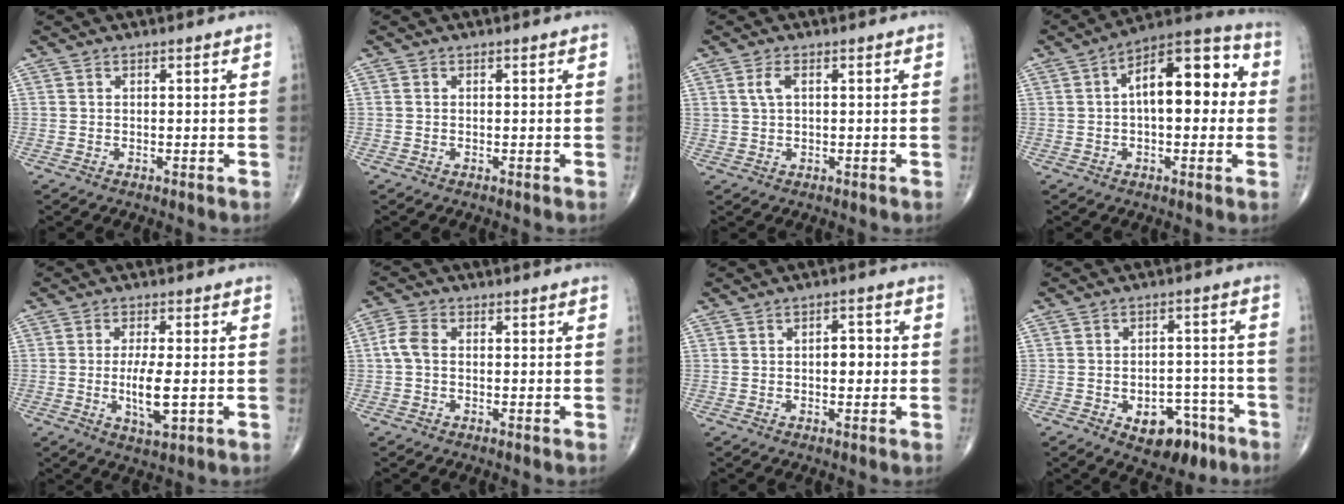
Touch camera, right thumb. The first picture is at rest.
{"total": 0.0}
{"total": 2.6, "force": [0.8, 1.3, 2.1], "torque": [-0.043, 0.004, 0.018]}
{"total": 15.2, "force": [1.8, 7.3, 13.3], "torque": [-0.174, 0.038, 0.016]}
{"total": 6.9, "force": [-1.0, 2.0, 6.6], "torque": [-0.125, -0.015, -0.017]}
{"total": 3.6, "force": [-0.2, 2.4, 2.8], "torque": [-0.061, 0.009, -0.011]}
{"total": 3.8, "force": [-0.1, 2.0, 3.2], "torque": [-0.035, 0.006, -0.005]}
{"total": 9.9, "force": [-5.1, 6.0, 6.1], "torque": [-0.048, 0.043, -0.062]}